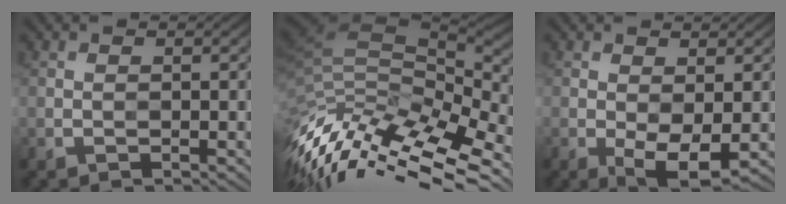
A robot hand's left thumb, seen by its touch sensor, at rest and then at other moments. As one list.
[{"total": 14.2, "force": [-5.8, 6.6, 11.2], "torque": [-0.260, -0.021, -0.095]}, {"total": 4.4, "force": [-0.8, 1.8, 3.9], "torque": [-0.075, -0.007, -0.012]}]